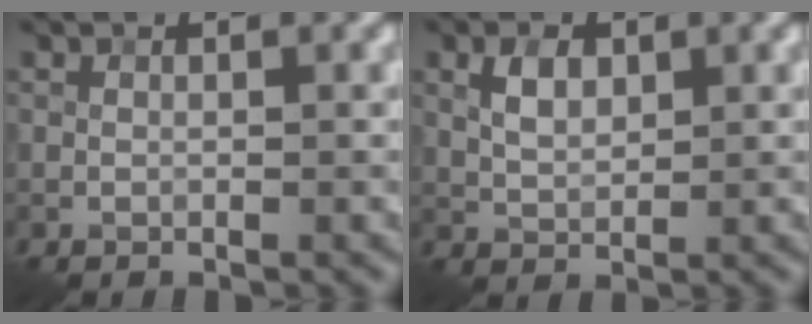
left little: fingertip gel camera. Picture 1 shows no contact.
{"total": 2.6, "force": [0.8, 1.6, 1.8], "torque": [-0.036, 0.001, 0.015]}